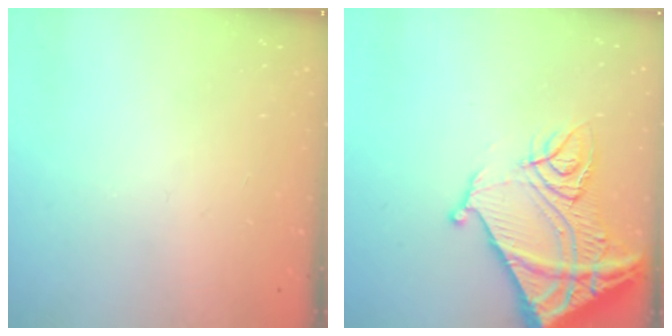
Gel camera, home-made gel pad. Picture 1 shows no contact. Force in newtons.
{"total": 18.9, "press": 18.7, "slide": 2.3}